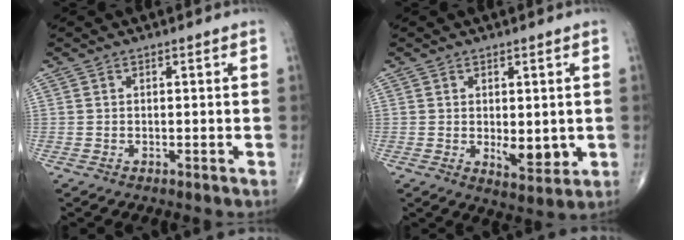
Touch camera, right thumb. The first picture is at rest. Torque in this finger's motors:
{"motor_torque": [0.68, 0.77, 0.41, 0.00, 0.01]}